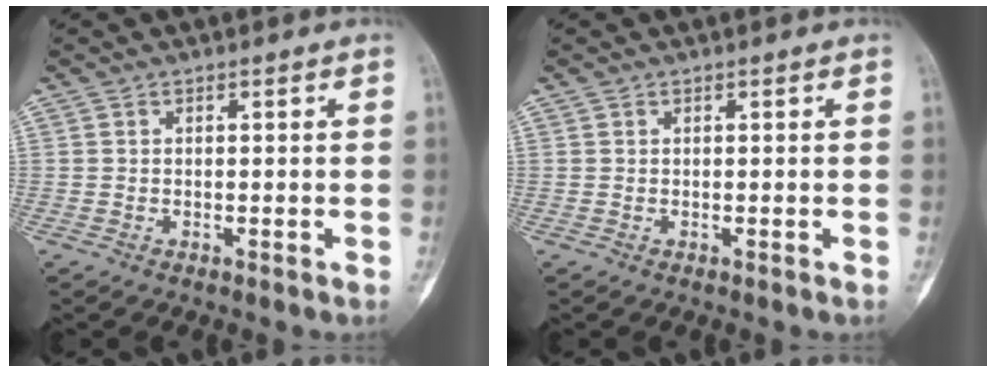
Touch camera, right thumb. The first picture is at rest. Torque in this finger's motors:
{"motor_torque": [-0.14, -0.10, 0.02, -0.05, 0.00]}